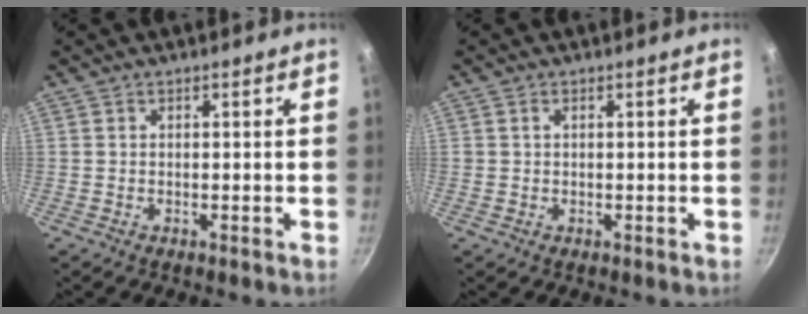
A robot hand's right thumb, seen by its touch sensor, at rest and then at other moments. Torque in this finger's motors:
{"motor_torque": [-0.17, 0.19, 0.34, 0.26, -0.06]}